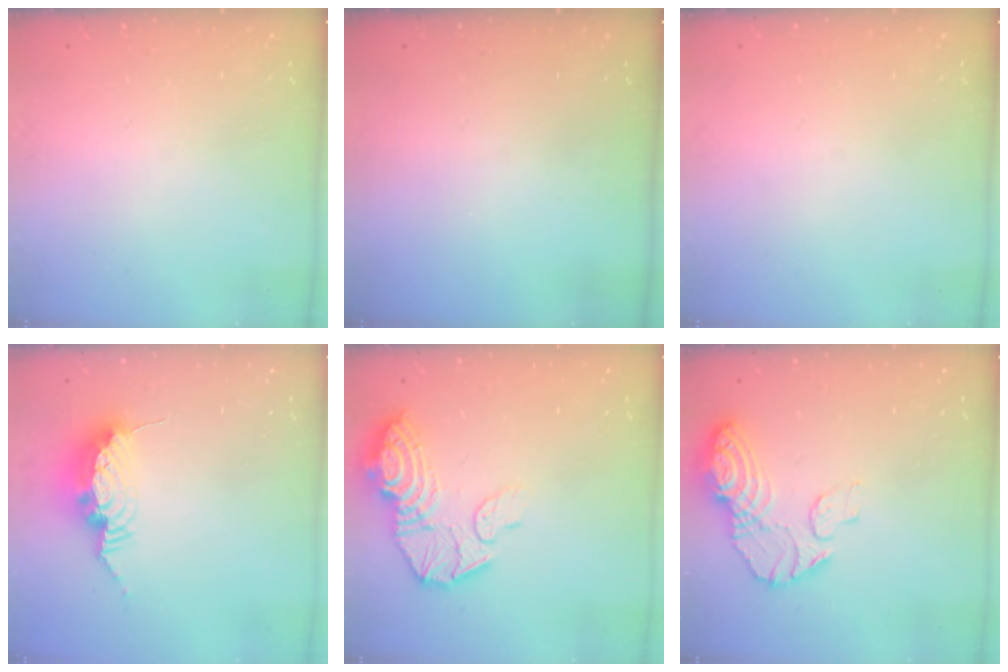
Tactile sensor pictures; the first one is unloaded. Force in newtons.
{"total": 0.0}
{"total": 0.0}
{"total": 11.3, "press": 11.2, "slide": 0.7}
{"total": 16.1, "press": 16.0, "slide": 1.4}
{"total": 11.9, "press": 11.8, "slide": 1.0}